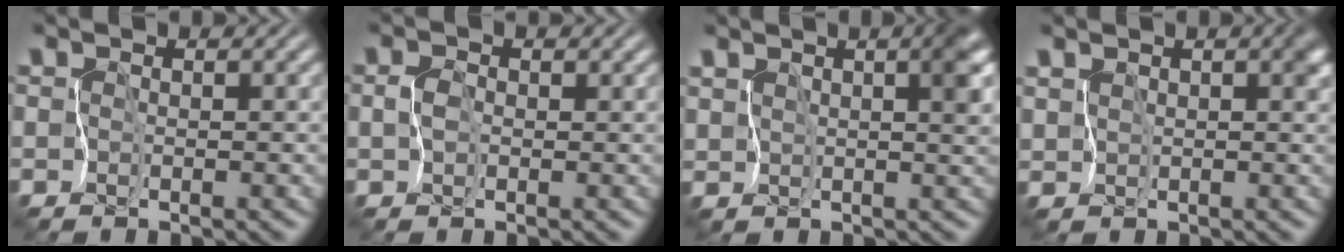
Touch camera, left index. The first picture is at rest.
{"total": 1.4, "force": [0.0, 1.1, 0.9], "torque": [-0.016, 0.003, -0.003]}
{"total": 4.8, "force": [1.7, 2.0, 4.0], "torque": [-0.058, 0.006, 0.028]}
{"total": 2.1, "force": [0.9, 1.0, 1.5], "torque": [-0.031, 0.000, 0.015]}